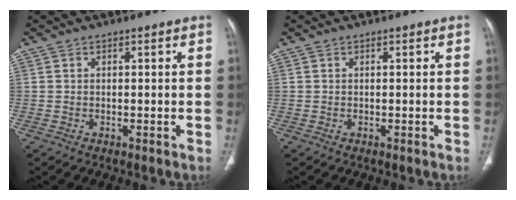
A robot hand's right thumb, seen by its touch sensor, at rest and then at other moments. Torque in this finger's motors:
{"motor_torque": [-0.02, 0.02, 0.02, 0.02, 0.00]}